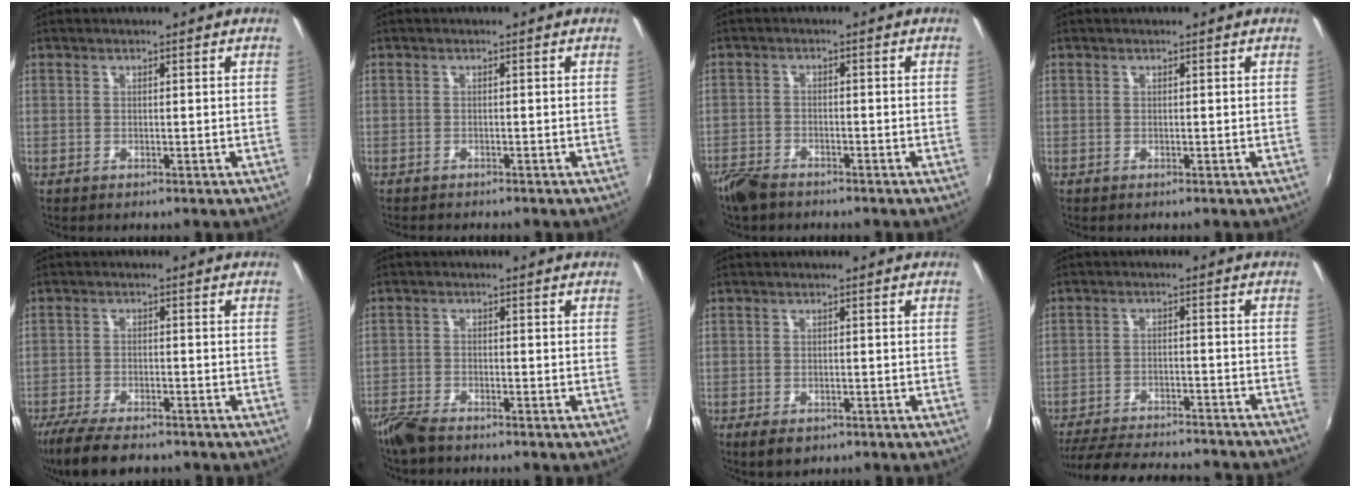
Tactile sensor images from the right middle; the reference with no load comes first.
{"total": 1.4, "force": [-1.4, 0.2, 0.3], "torque": [-0.010, -0.009, -0.023]}
{"total": 5.6, "force": [-4.7, 2.2, 2.1], "torque": [-0.063, -0.013, -0.092]}
{"total": 0.0}
{"total": 10.6, "force": [-8.6, 2.9, 5.5], "torque": [-0.132, -0.034, -0.149]}
{"total": 5.5, "force": [-4.8, 1.5, 2.3], "torque": [-0.064, -0.018, -0.096]}
{"total": 3.5, "force": [-2.1, 1.9, 2.0], "torque": [-0.044, -0.013, -0.034]}
{"total": 22.4, "force": [-20.0, 4.2, 9.1], "torque": [-0.181, -0.017, -0.271]}